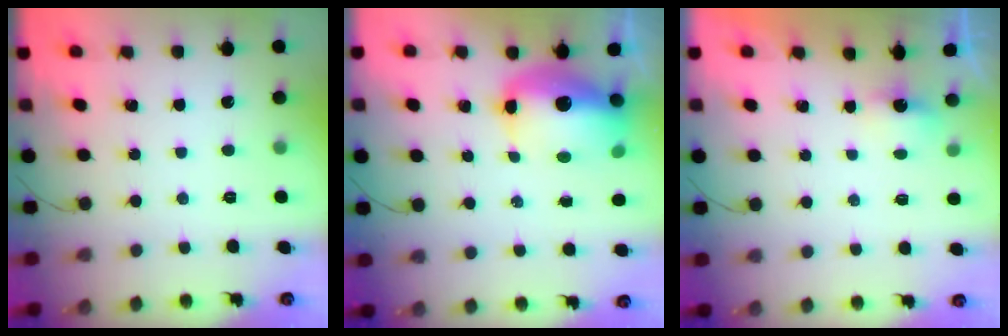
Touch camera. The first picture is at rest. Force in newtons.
{"total": 14.7, "press": 14.3, "slide": 3.2}
{"total": 2.7, "press": 2.7, "slide": 0.7}